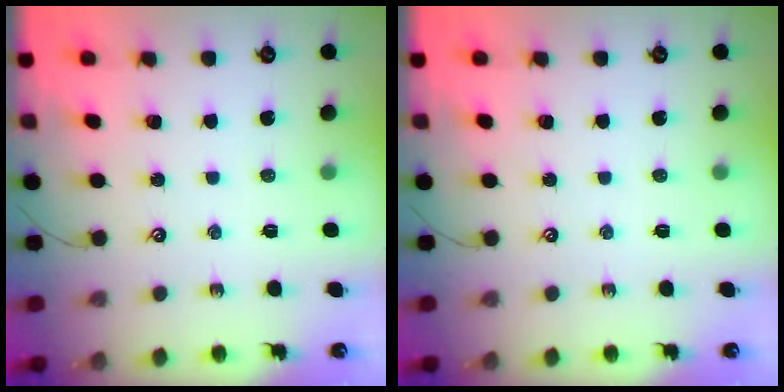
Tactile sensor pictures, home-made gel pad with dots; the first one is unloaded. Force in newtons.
{"total": 0.0}